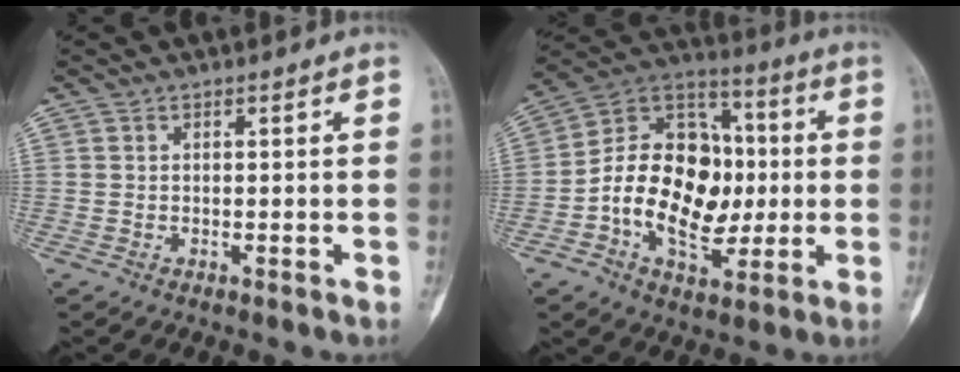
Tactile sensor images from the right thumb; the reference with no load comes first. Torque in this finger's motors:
{"motor_torque": [2.26, 2.28, 0.23, 0.06, 0.13]}